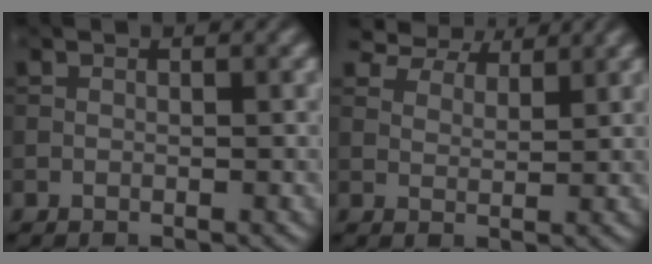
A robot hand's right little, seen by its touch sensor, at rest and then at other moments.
{"total": 7.9, "force": [6.7, 2.6, 3.1], "torque": [-0.070, -0.001, 0.114]}